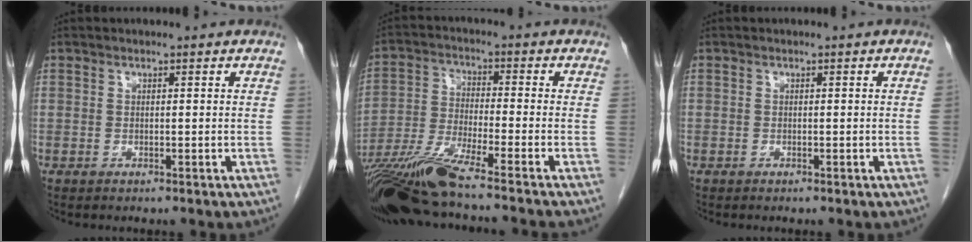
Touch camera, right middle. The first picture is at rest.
{"total": 13.9, "force": [-11.1, -1.5, 8.3], "torque": [-0.163, -0.032, -0.200]}
{"total": 0.0}